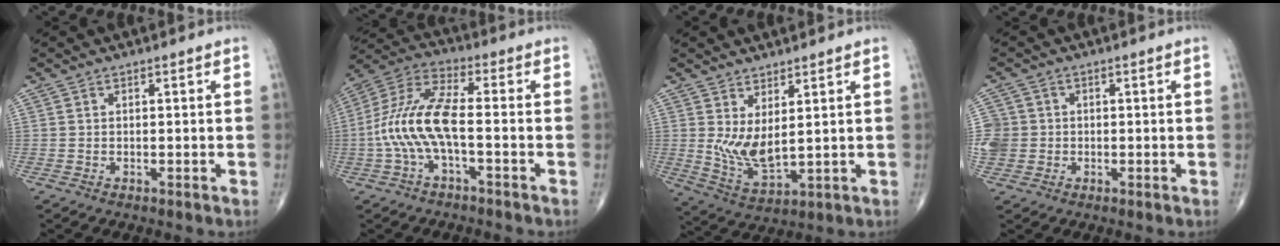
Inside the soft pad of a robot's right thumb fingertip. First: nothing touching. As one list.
[{"total": 12.4, "force": [-2.3, 4.4, 11.3], "torque": [-0.256, 0.042, -0.050]}, {"total": 7.4, "force": [2.0, 3.0, 6.5], "torque": [-0.122, -0.034, 0.049]}, {"total": 5.8, "force": [-0.2, 5.6, 1.6], "torque": [-0.031, 0.014, 0.000]}]